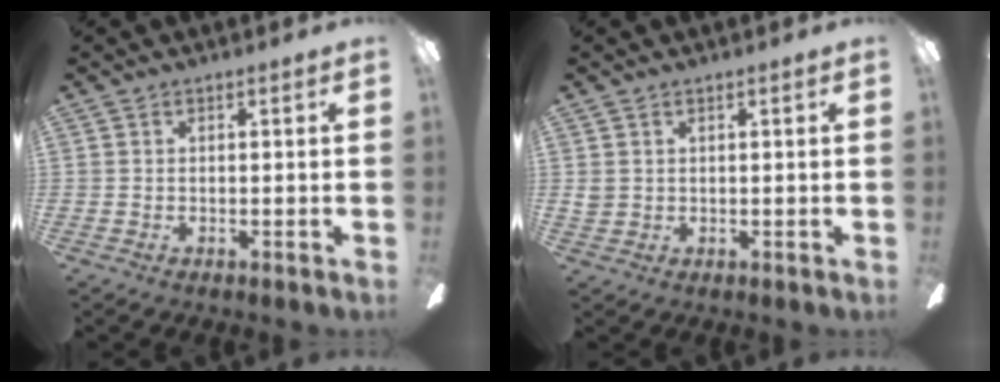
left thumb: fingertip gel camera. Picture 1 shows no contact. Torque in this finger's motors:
{"motor_torque": [0.11, 0.10, 0.53, -0.35, -0.02]}